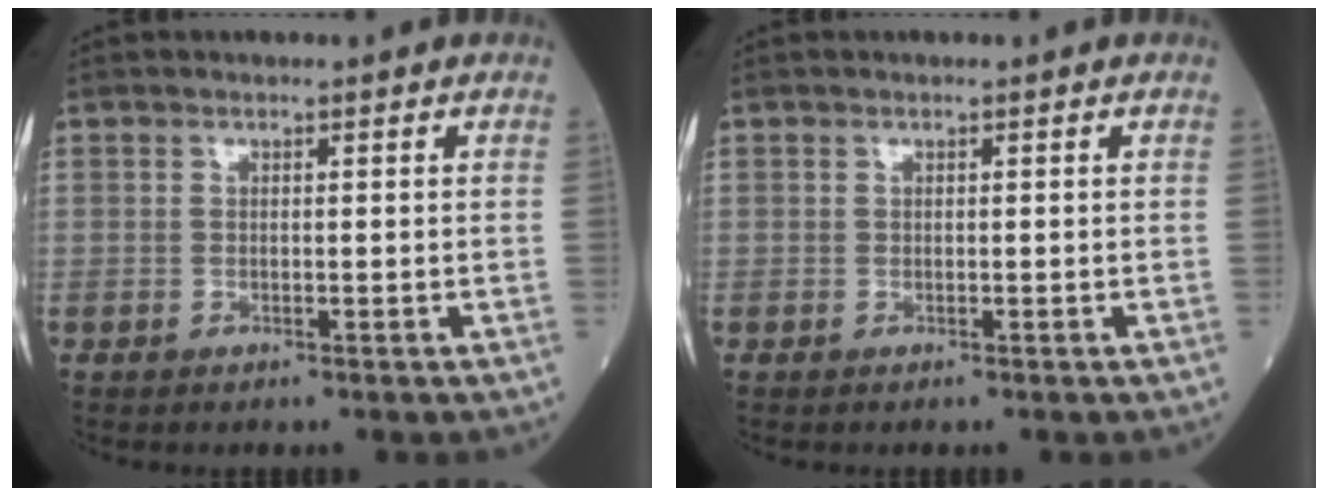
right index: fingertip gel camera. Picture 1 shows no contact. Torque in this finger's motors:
{"motor_torque": [-0.04, -0.09, -0.03, -0.01]}